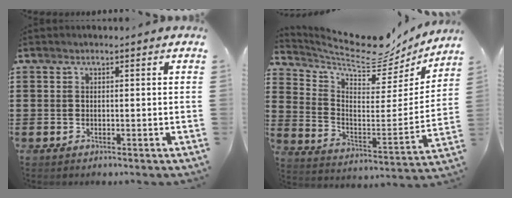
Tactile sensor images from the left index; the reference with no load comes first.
{"total": 8.7, "force": [7.7, 2.2, 3.6], "torque": [-0.093, -0.067, 0.124]}